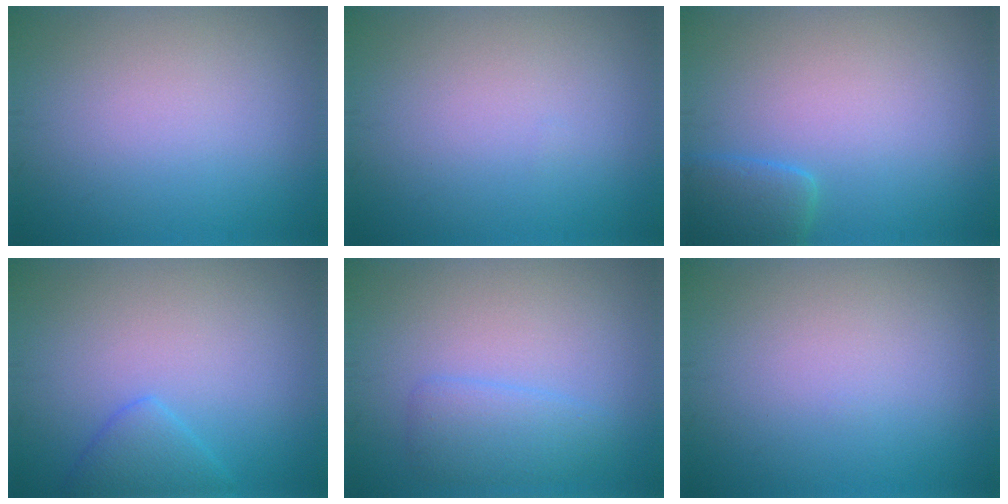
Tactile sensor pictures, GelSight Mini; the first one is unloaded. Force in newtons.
{"total": 0.0}
{"total": 2.6, "press": 2.6, "slide": 0.3}
{"total": 2.3, "press": 2.3, "slide": 0.3}
{"total": 2.5, "press": 2.5, "slide": 0.1}
{"total": 0.0}